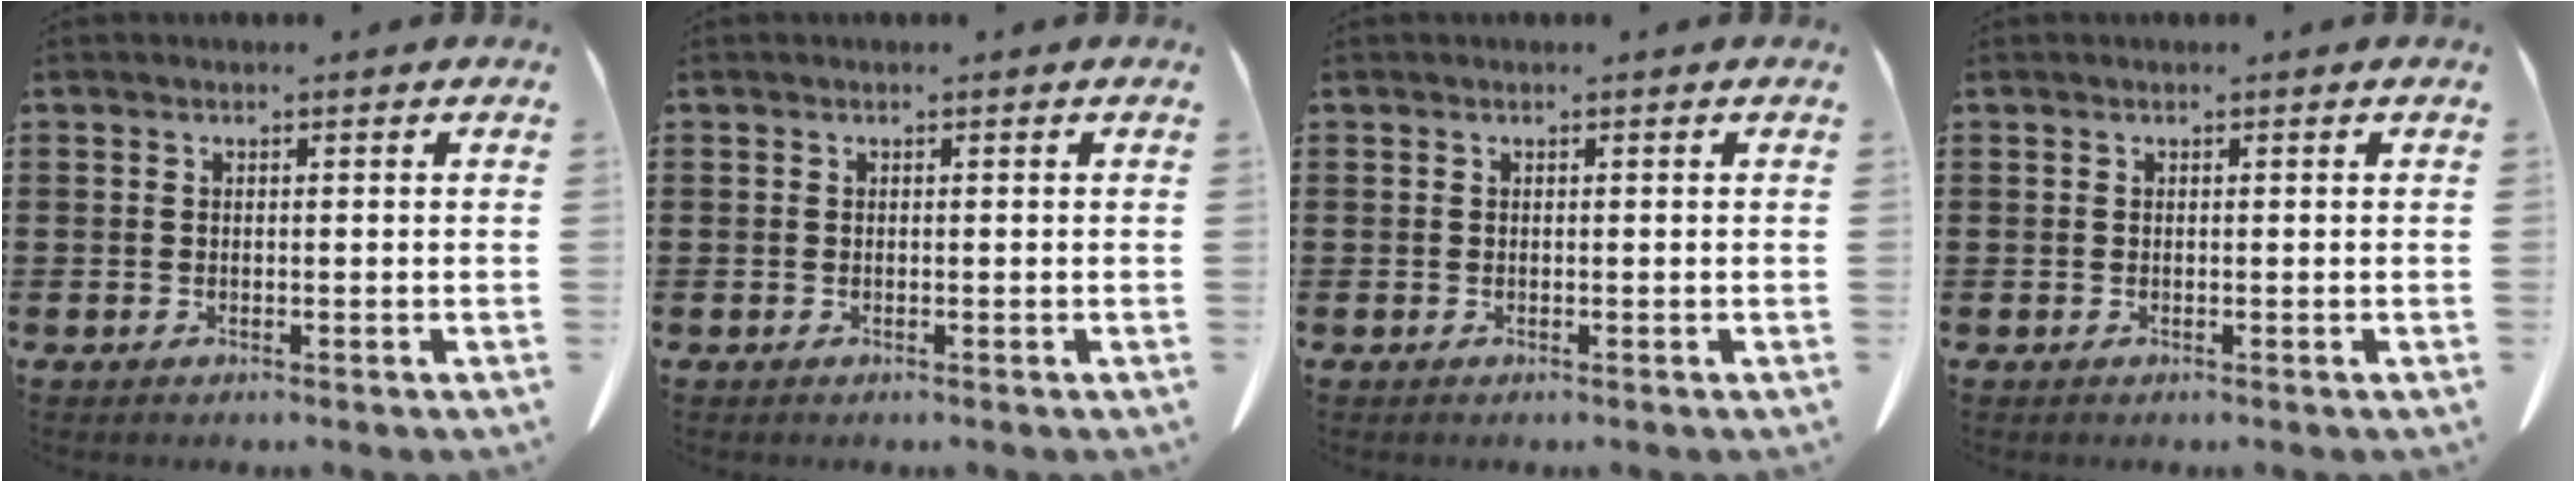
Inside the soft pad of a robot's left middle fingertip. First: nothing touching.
{"total": 0.0}
{"total": 0.0}
{"total": 0.0}